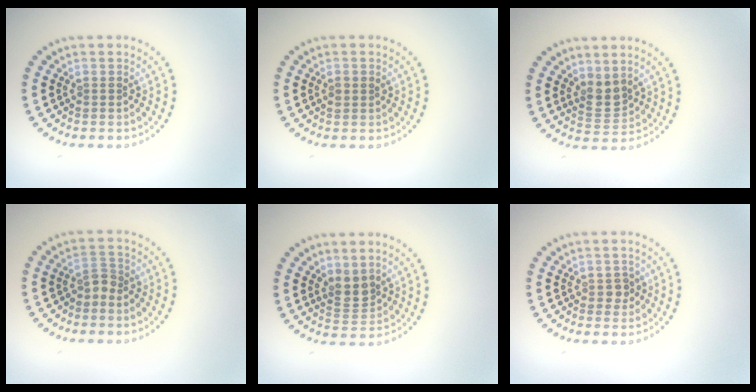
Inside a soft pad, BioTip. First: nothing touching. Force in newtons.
{"total": 1.0, "press": 1.0, "slide": 0.1}
{"total": 2.2, "press": 1.8, "slide": 1.3}
{"total": 1.4, "press": 1.1, "slide": 0.9}
{"total": 2.1, "press": 1.8, "slide": 1.2}
{"total": 1.0, "press": 0.9, "slide": 0.3}